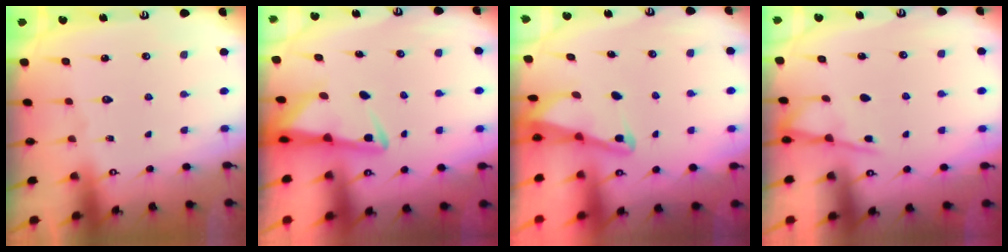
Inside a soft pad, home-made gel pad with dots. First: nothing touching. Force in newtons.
{"total": 2.9, "press": 2.9, "slide": 0.6}
{"total": 2.0, "press": 2.0, "slide": 0.4}
{"total": 5.1, "press": 5.1, "slide": 0.5}